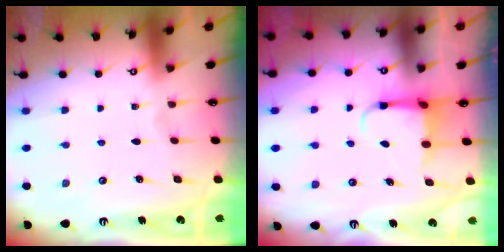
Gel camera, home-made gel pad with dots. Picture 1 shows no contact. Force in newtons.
{"total": 4.0, "press": 3.9, "slide": 0.4}